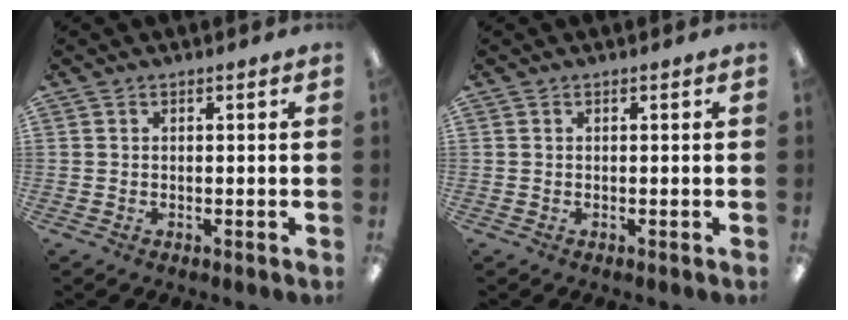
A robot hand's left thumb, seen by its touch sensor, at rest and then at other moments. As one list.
[{"total": 0.0}]